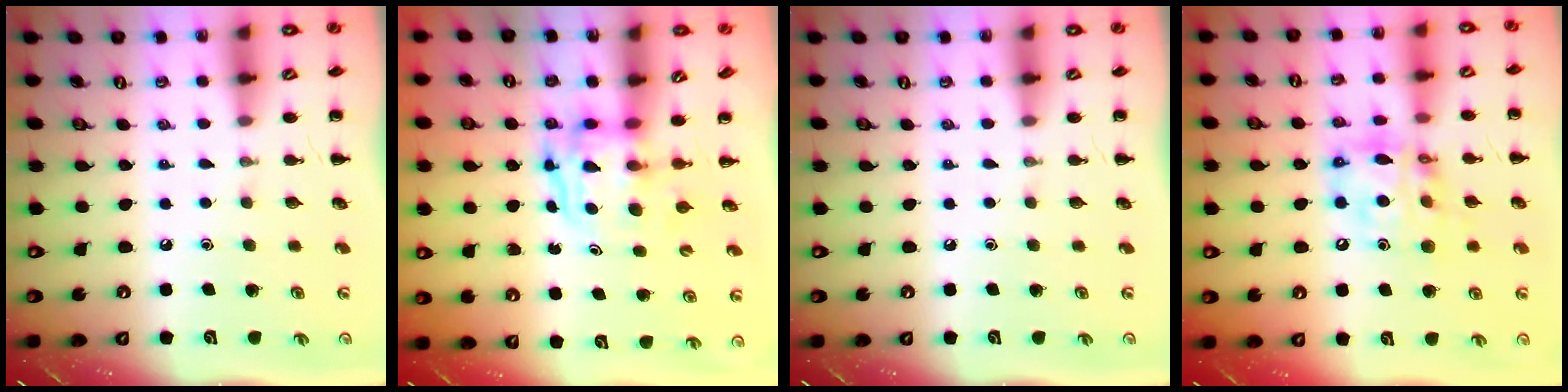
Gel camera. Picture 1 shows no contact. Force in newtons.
{"total": 3.8, "press": 3.8, "slide": 0.4}
{"total": 0.0}
{"total": 12.9, "press": 12.4, "slide": 3.5}